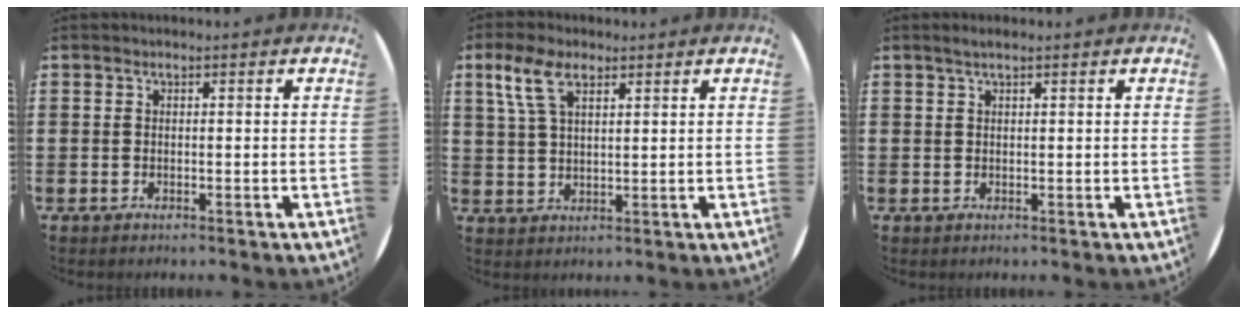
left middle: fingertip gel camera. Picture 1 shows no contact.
{"total": 5.5, "force": [3.8, 2.3, 3.3], "torque": [-0.066, 0.000, 0.067]}
{"total": 0.9, "force": [0.6, 0.0, 0.7], "torque": [-0.012, 0.004, 0.010]}